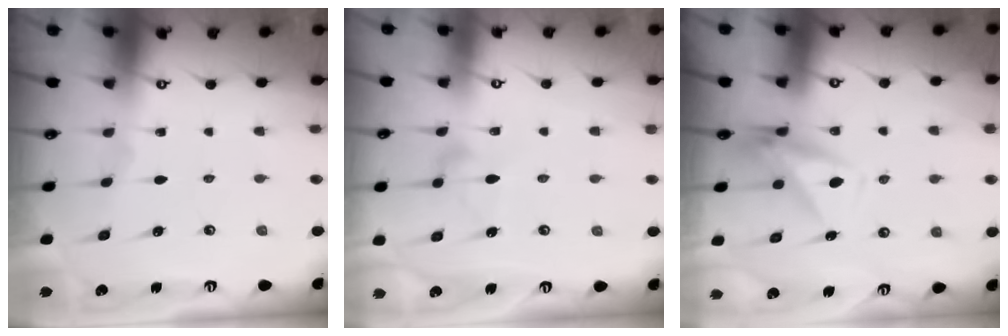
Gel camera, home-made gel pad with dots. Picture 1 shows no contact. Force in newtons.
{"total": 6.1, "press": 6.1, "slide": 0.4}
{"total": 9.3, "press": 9.2, "slide": 1.6}